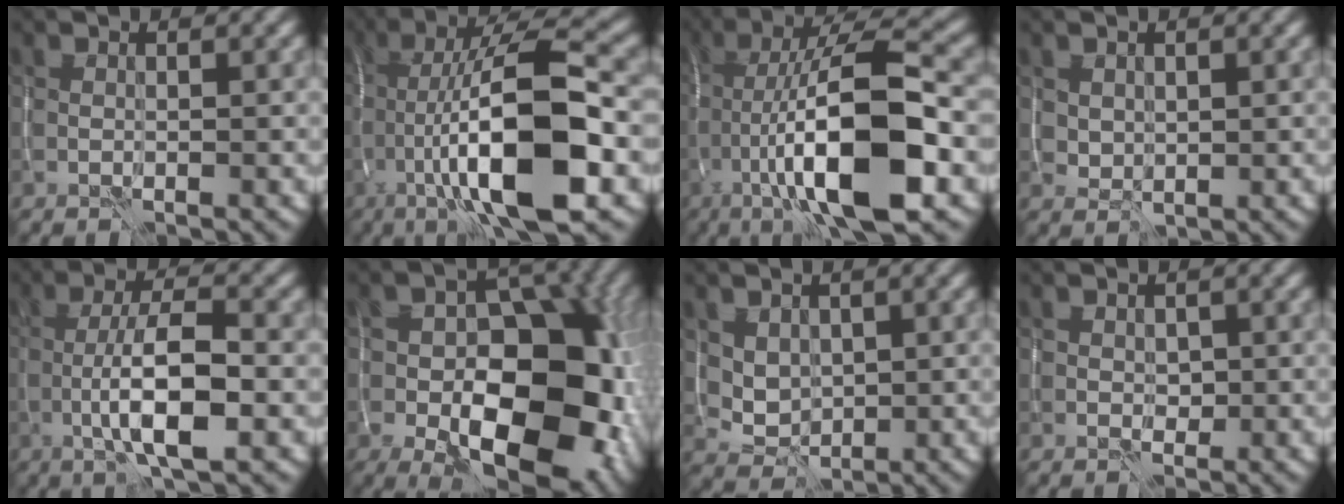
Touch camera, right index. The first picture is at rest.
{"total": 13.1, "force": [-3.2, 3.1, 12.4], "torque": [-0.193, 0.018, -0.055]}
{"total": 13.1, "force": [-3.7, 3.1, 12.2], "torque": [-0.195, 0.018, -0.062]}
{"total": 1.3, "force": [0.6, 1.1, 0.6], "torque": [-0.014, -0.005, 0.017]}
{"total": 6.8, "force": [-2.1, 1.7, 6.2], "torque": [-0.108, 0.009, -0.044]}
{"total": 16.3, "force": [-4.1, 9.5, 12.6], "torque": [-0.165, -0.007, -0.065]}
{"total": 2.5, "force": [0.7, 2.1, 1.2], "torque": [-0.025, -0.007, 0.018]}
{"total": 1.0, "force": [-0.1, 0.9, 0.4], "torque": [-0.006, -0.003, 0.002]}